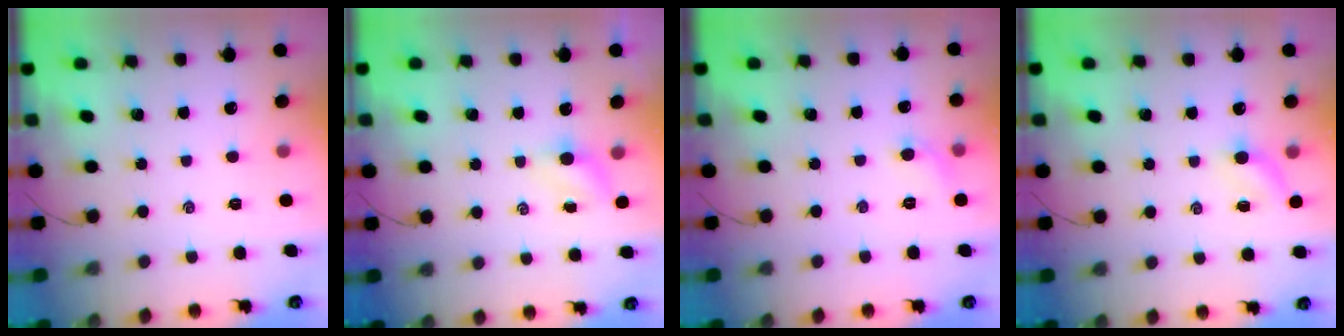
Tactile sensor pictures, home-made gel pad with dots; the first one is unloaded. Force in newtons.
{"total": 3.5, "press": 3.3, "slide": 1.0}
{"total": 5.4, "press": 5.1, "slide": 1.7}
{"total": 5.3, "press": 5.2, "slide": 1.1}